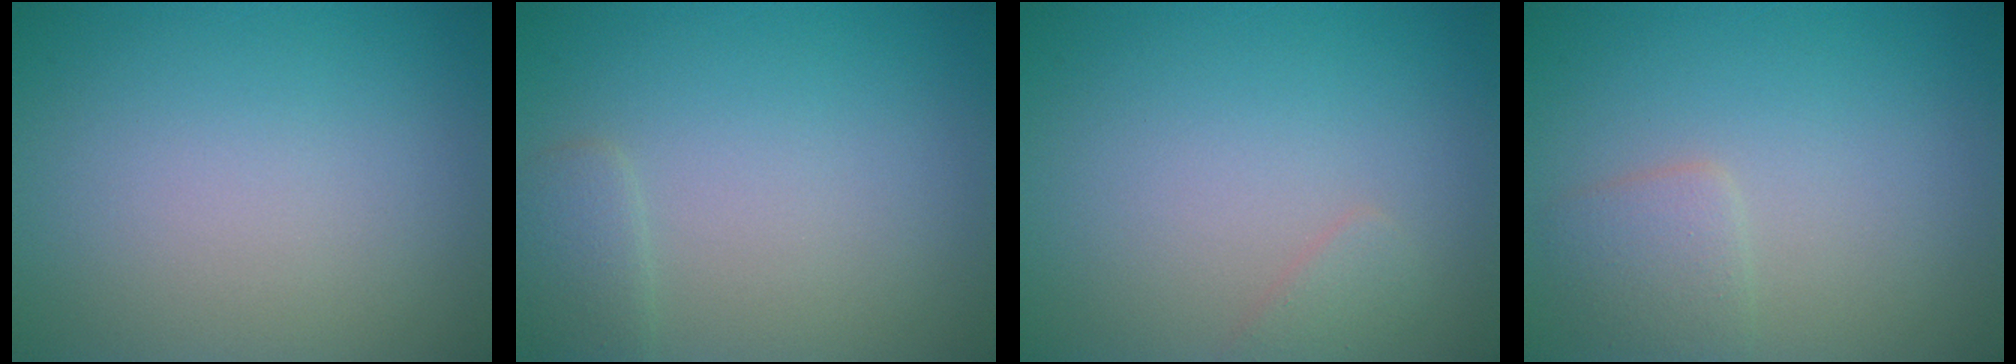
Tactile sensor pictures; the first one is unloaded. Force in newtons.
{"total": 1.4, "press": 1.4, "slide": 0.1}
{"total": 0.9, "press": 0.9, "slide": 0.1}
{"total": 1.8, "press": 1.8, "slide": 0.0}